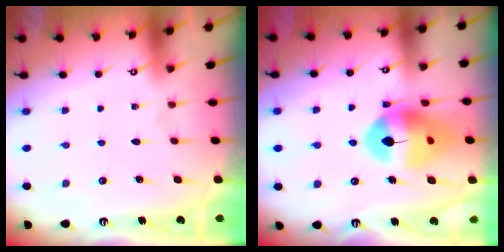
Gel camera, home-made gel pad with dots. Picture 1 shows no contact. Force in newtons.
{"total": 14.0, "press": 13.9, "slide": 1.5}